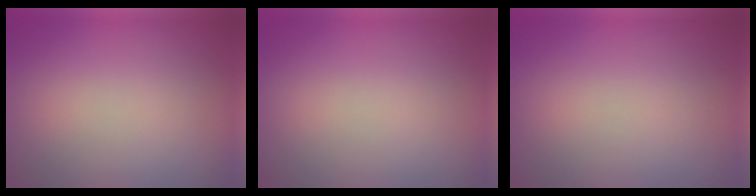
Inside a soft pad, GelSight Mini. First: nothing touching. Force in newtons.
{"total": 0.0}
{"total": 0.0}